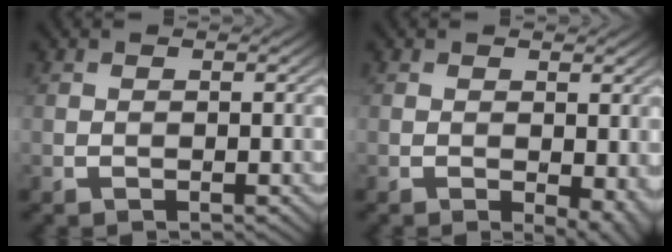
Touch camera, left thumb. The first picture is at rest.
{"total": 3.4, "force": [-0.9, 1.6, 2.8], "torque": [-0.031, -0.007, -0.010]}